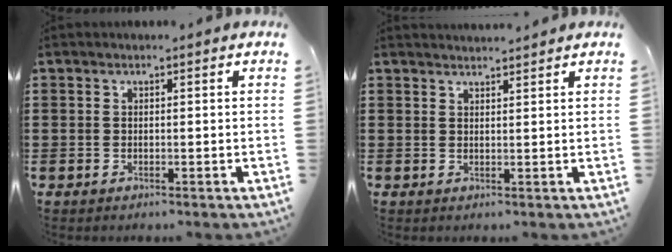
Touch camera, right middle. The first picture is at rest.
{"total": 1.7, "force": [1.6, 0.0, 0.1], "torque": [-0.005, 0.003, 0.032]}